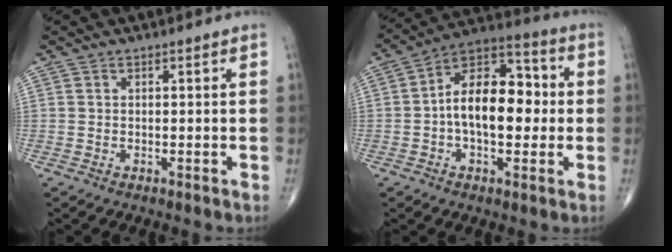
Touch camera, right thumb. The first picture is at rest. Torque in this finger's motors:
{"motor_torque": [0.16, 0.63, 1.27, 0.00, 0.16]}